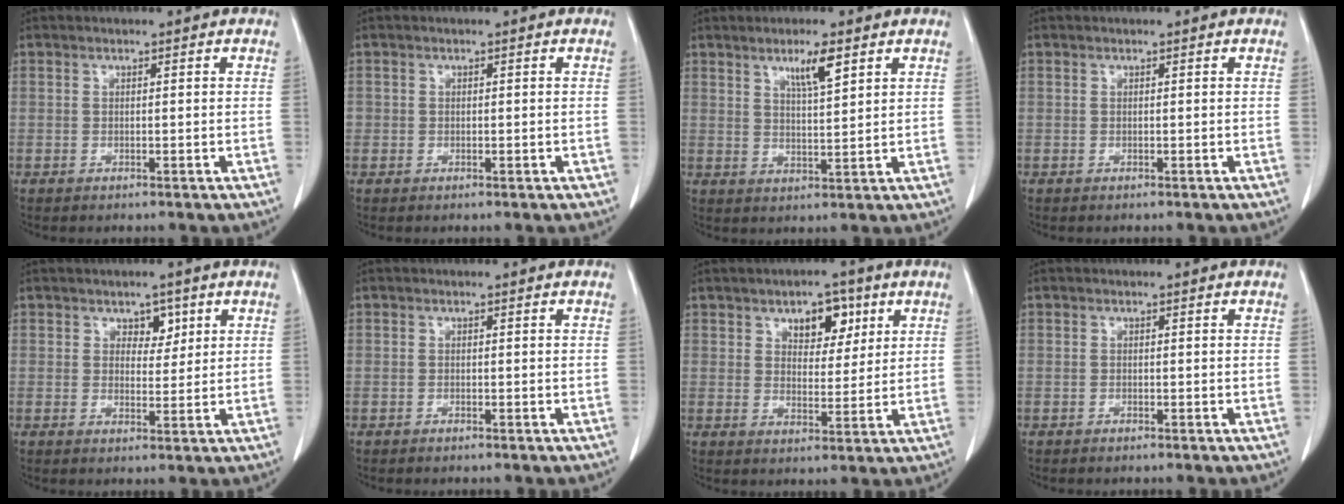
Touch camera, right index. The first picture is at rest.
{"total": 1.2, "force": [-0.2, 1.1, 0.5], "torque": [0.001, 0.009, 0.003]}
{"total": 5.0, "force": [2.9, 0.5, 4.0], "torque": [-0.069, -0.003, 0.051]}
{"total": 0.0}
{"total": 3.0, "force": [1.5, 1.9, 1.6], "torque": [-0.014, 0.001, 0.023]}
{"total": 0.0}
{"total": 6.2, "force": [3.3, 3.4, 4.0], "torque": [-0.054, 0.006, 0.051]}
{"total": 0.0}